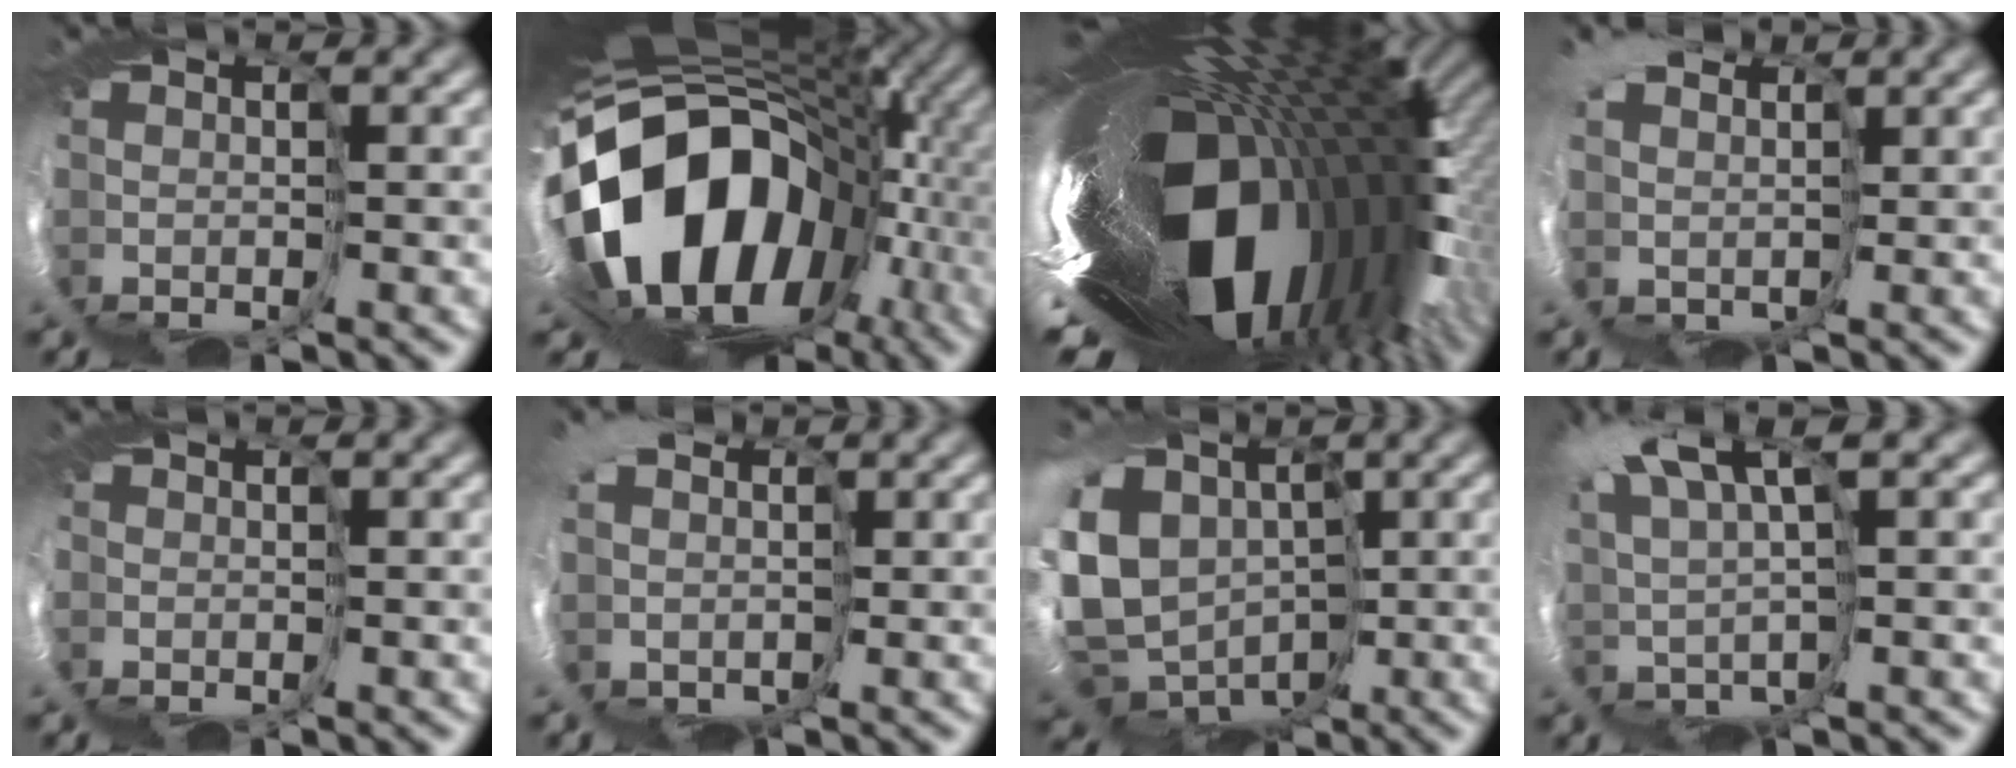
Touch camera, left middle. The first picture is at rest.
{"total": 17.1, "force": [-1.3, 12.0, 12.2], "torque": [-0.231, -0.021, -0.024]}
{"total": 17.6, "force": [-3.3, 8.4, 15.1], "torque": [-0.264, -0.012, -0.080]}
{"total": 4.6, "force": [2.0, 3.7, 1.9], "torque": [-0.039, -0.013, 0.021]}
{"total": 2.6, "force": [-0.7, 2.1, 1.3], "torque": [-0.035, -0.006, -0.005]}
{"total": 5.4, "force": [0.7, 4.6, 2.8], "torque": [-0.057, -0.016, -0.002]}
{"total": 14.4, "force": [-0.6, 11.6, 8.5], "torque": [-0.189, -0.004, -0.032]}
{"total": 5.9, "force": [4.1, 0.9, 4.1], "torque": [-0.110, 0.014, 0.067]}